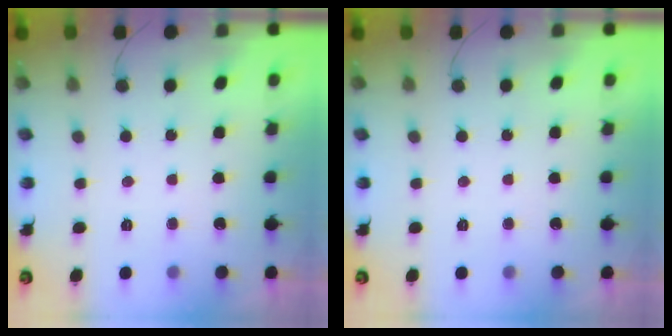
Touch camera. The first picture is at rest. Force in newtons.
{"total": 0.0}